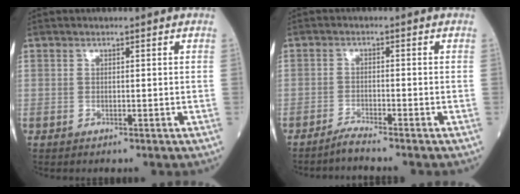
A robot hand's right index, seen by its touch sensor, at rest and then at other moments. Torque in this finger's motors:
{"motor_torque": [-0.17, -0.18, 0.07, 0.01]}